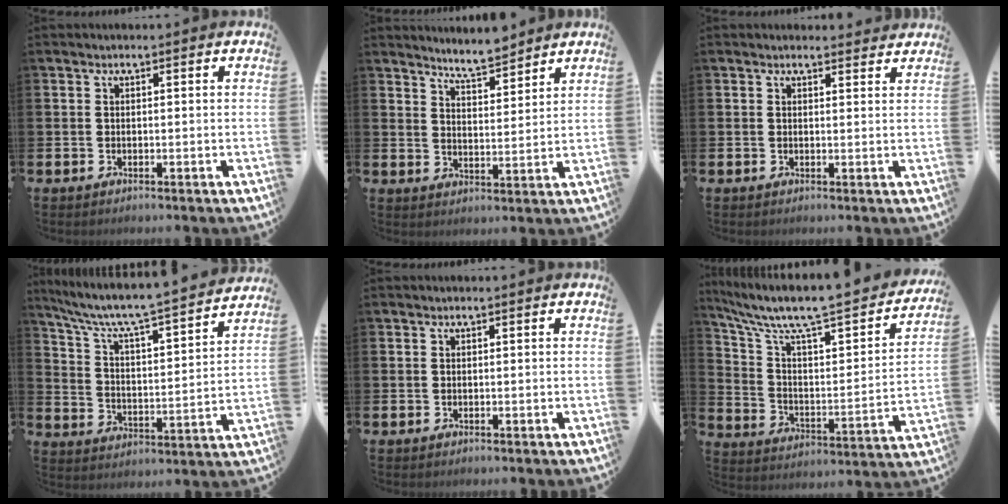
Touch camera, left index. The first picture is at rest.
{"total": 5.6, "force": [5.5, 0.4, 0.7], "torque": [-0.025, -0.030, 0.099]}
{"total": 1.6, "force": [1.5, 0.4, 0.0], "torque": [0.008, -0.004, 0.025]}
{"total": 7.2, "force": [6.5, 0.5, 3.1], "torque": [-0.091, -0.054, 0.105]}
{"total": 0.0}
{"total": 8.6, "force": [7.2, 1.8, 4.4], "torque": [-0.107, -0.066, 0.111]}